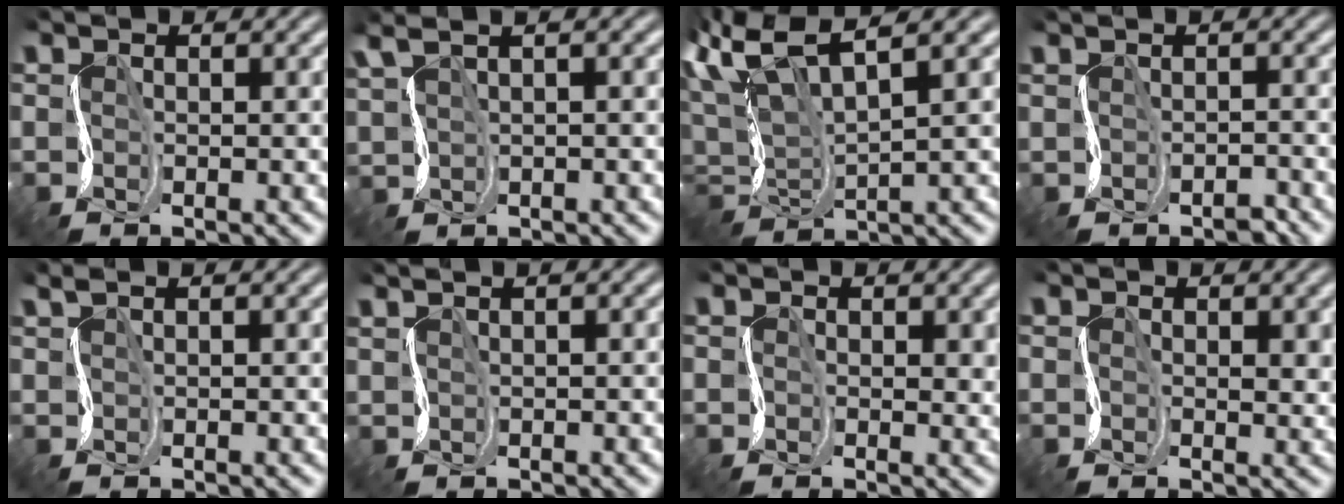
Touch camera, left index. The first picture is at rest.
{"total": 4.2, "force": [2.4, 1.4, 3.1], "torque": [-0.094, 0.017, 0.045]}
{"total": 6.4, "force": [2.1, 2.0, 5.7], "torque": [-0.130, 0.016, 0.033]}
{"total": 1.5, "force": [-0.8, 0.7, 1.0], "torque": [-0.013, -0.005, -0.014]}
{"total": 1.2, "force": [0.9, 0.2, 0.8], "torque": [-0.024, 0.005, 0.019]}
{"total": 1.7, "force": [1.2, 0.3, 1.1], "torque": [-0.027, 0.009, 0.015]}
{"total": 2.5, "force": [0.9, 1.7, 1.5], "torque": [-0.034, -0.002, 0.012]}
{"total": 2.2, "force": [0.7, 1.3, 1.7], "torque": [-0.034, -0.003, 0.010]}